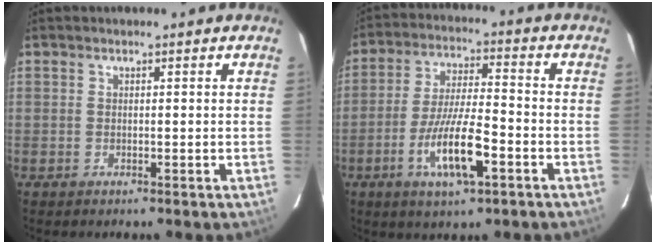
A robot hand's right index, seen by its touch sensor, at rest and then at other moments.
{"total": 11.7, "force": [-5.1, 2.5, 10.2], "torque": [-0.206, -0.009, -0.090]}